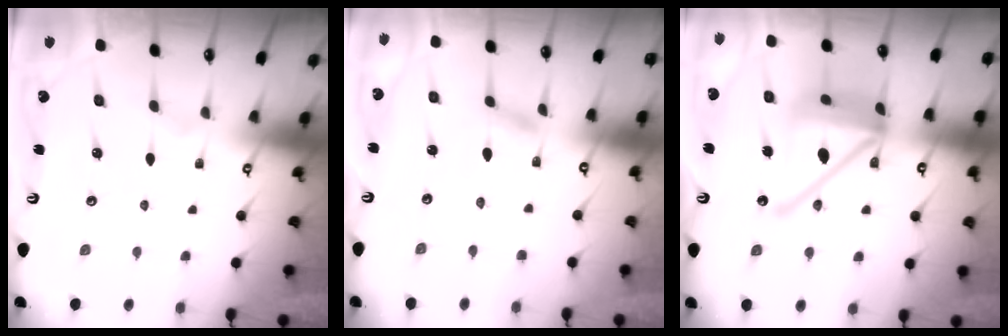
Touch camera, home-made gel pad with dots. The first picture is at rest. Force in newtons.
{"total": 1.6, "press": 1.6, "slide": 0.2}
{"total": 18.5, "press": 18.4, "slide": 1.9}